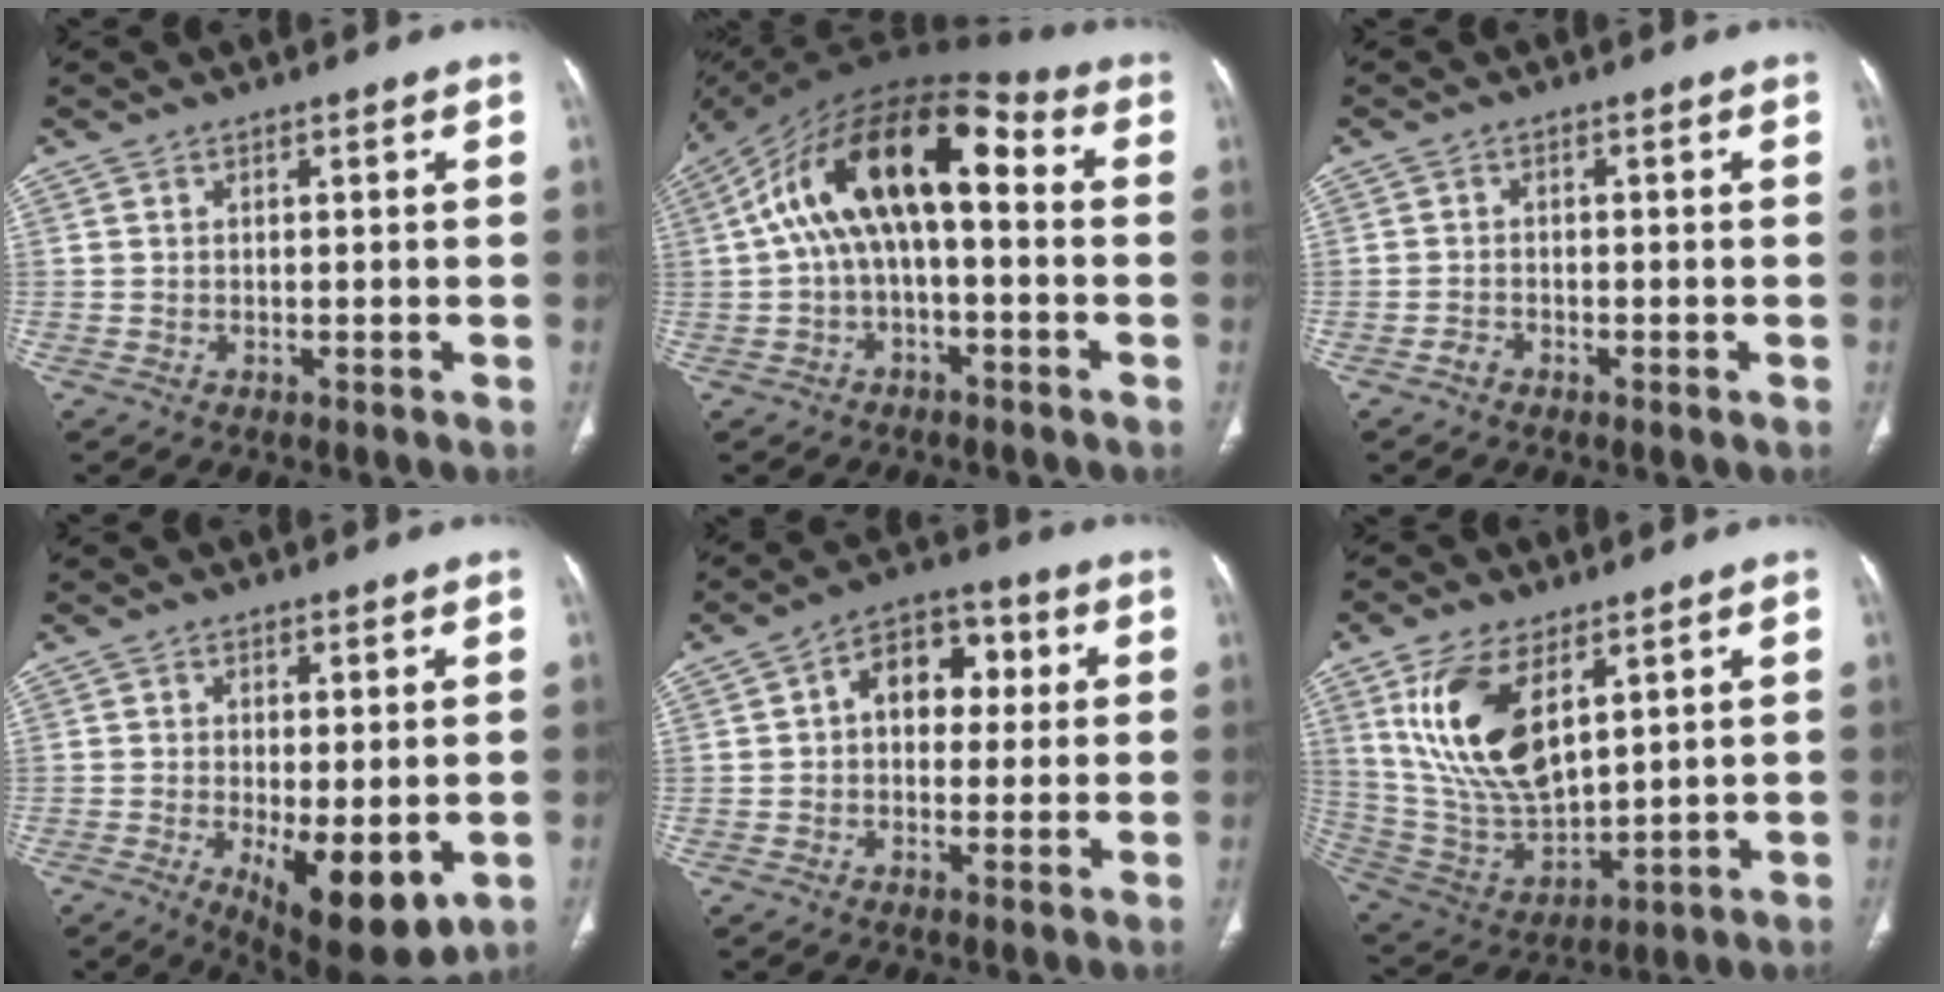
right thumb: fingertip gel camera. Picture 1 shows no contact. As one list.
[{"total": 17.8, "force": [1.4, 8.5, 15.6], "torque": [-0.262, 0.056, 0.013]}, {"total": 1.3, "force": [-1.0, 0.8, 0.4], "torque": [-0.010, 0.007, -0.020]}, {"total": 12.0, "force": [-2.8, 4.7, 10.7], "torque": [-0.153, -0.026, -0.026]}, {"total": 9.3, "force": [1.3, 6.6, 6.4], "torque": [-0.057, 0.026, 0.010]}, {"total": 17.3, "force": [7.2, 8.5, 13.2], "torque": [-0.247, -0.029, 0.155]}]